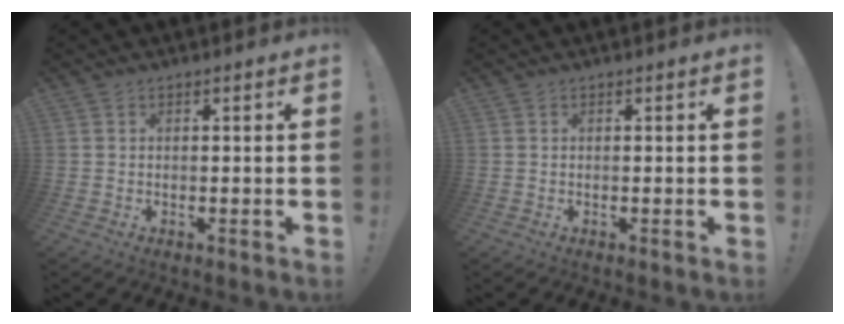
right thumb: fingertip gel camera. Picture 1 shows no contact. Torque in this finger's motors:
{"motor_torque": [0.00, 0.00, -0.01, 0.00, 0.00]}